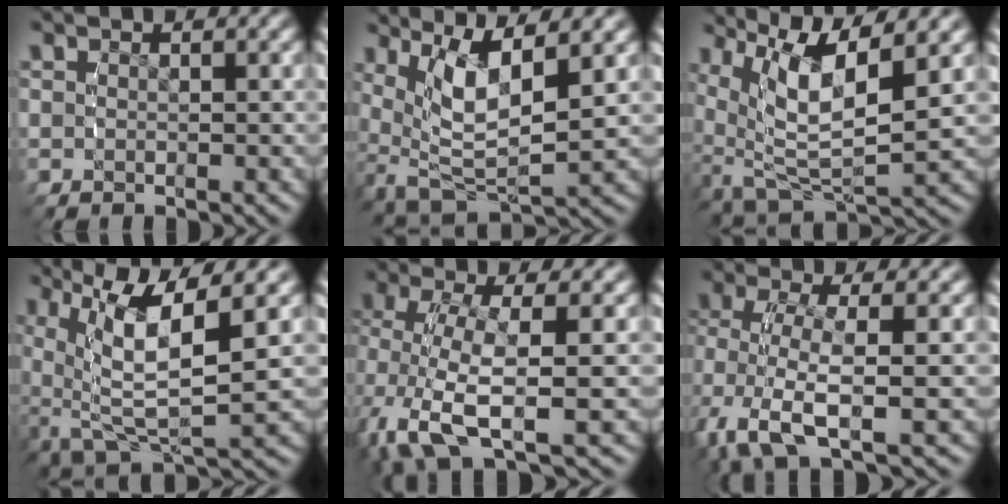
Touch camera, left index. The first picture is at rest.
{"total": 7.1, "force": [-0.9, 4.3, 5.6], "torque": [-0.131, -0.046, 0.010]}
{"total": 7.5, "force": [0.0, 4.2, 6.2], "torque": [-0.123, -0.040, 0.022]}
{"total": 7.8, "force": [-0.3, 3.8, 6.8], "torque": [-0.125, -0.032, 0.016]}
{"total": 5.9, "force": [-2.6, 2.5, 4.7], "torque": [-0.135, -0.046, -0.022]}
{"total": 5.5, "force": [-2.3, 2.8, 4.2], "torque": [-0.131, -0.044, -0.020]}